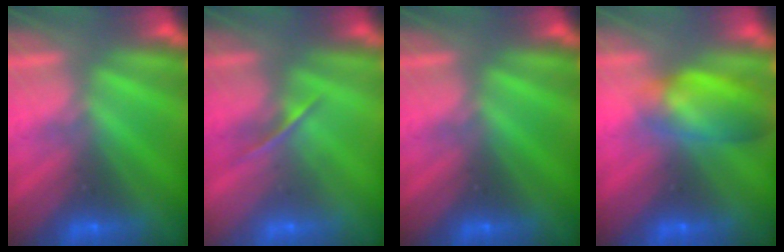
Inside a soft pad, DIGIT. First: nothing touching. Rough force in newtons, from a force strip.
{"total": 1.4}
{"total": 0.0}
{"total": 7.3}